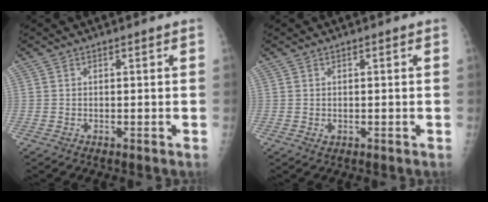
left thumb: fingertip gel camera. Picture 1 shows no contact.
{"total": 0.6, "force": [-0.1, 0.5, 0.4], "torque": [-0.004, -0.001, 0.001]}